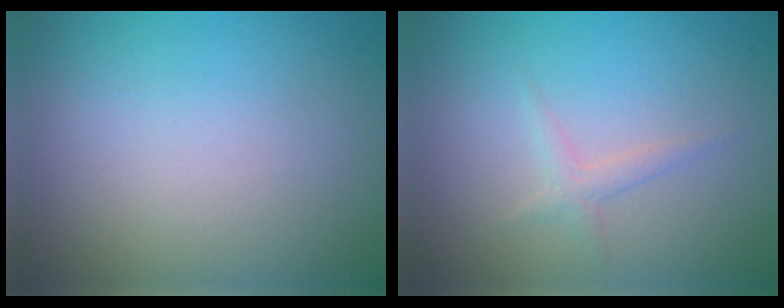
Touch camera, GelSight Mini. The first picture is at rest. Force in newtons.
{"total": 1.2, "press": 1.2, "slide": 0.1}